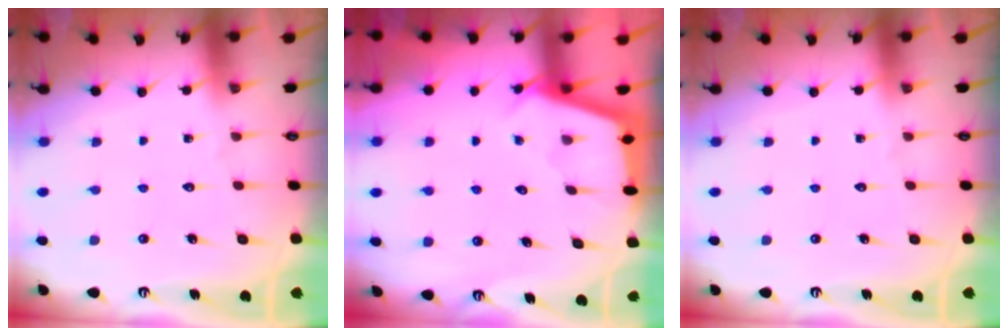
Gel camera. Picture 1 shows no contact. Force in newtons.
{"total": 2.9, "press": 2.8, "slide": 0.4}
{"total": 0.0}